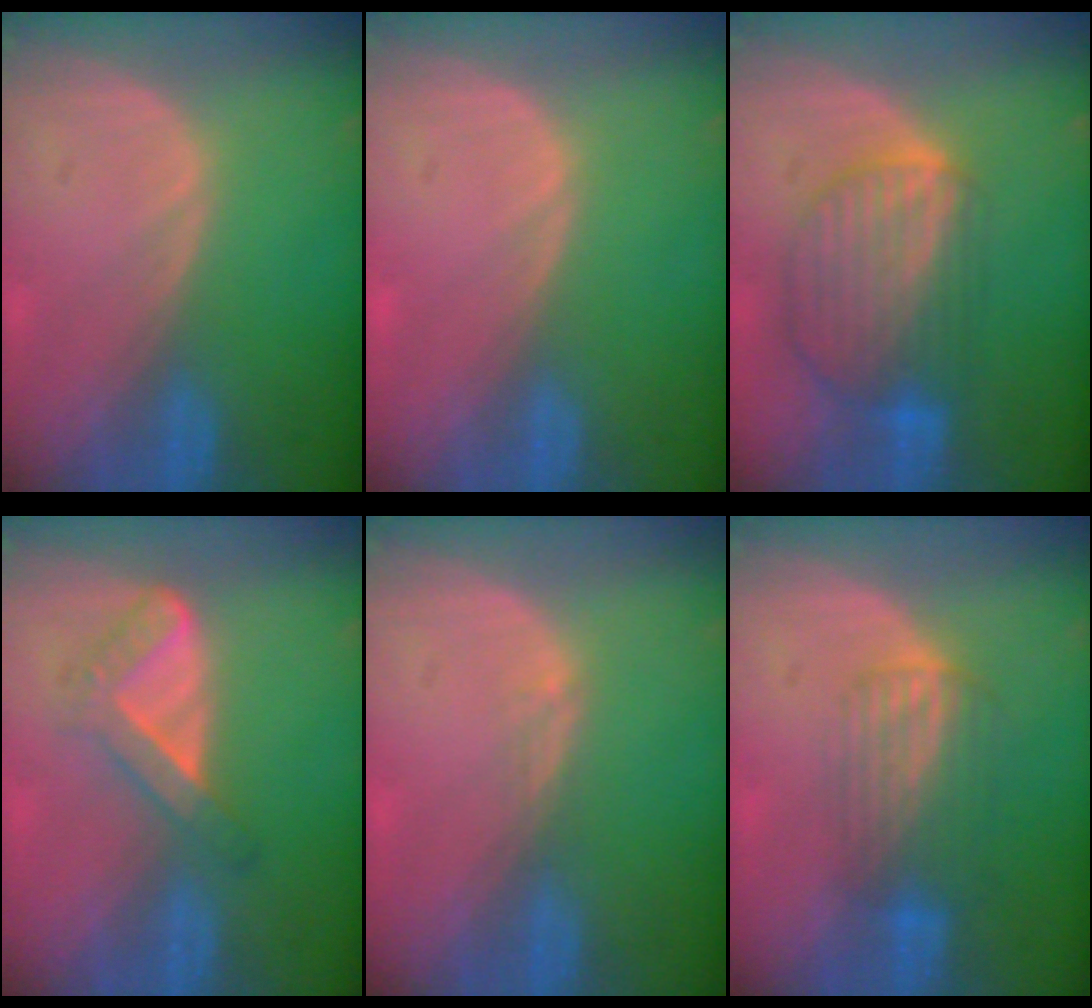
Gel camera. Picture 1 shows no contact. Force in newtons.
{"total": 0.5, "press": 0.1, "slide": 0.5}
{"total": 8.7, "press": 7.6, "slide": 4.1}
{"total": 5.6, "press": 4.8, "slide": 2.9}
{"total": 1.0, "press": 0.7, "slide": 0.7}
{"total": 6.8, "press": 5.7, "slide": 3.7}